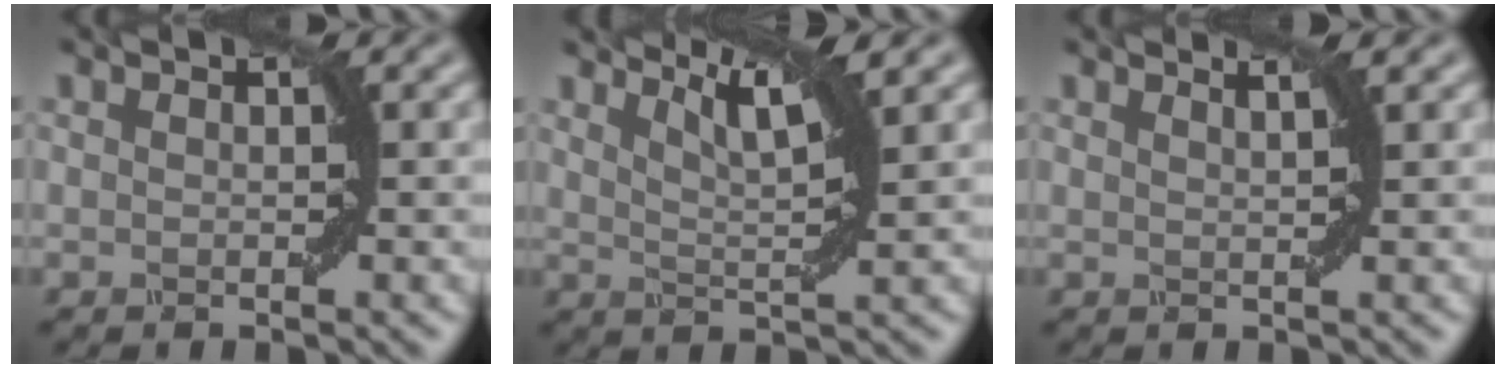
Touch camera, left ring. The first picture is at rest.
{"total": 3.9, "force": [2.6, 0.8, 2.8], "torque": [-0.045, 0.006, 0.043]}
{"total": 2.1, "force": [1.5, 0.7, 1.3], "torque": [0.003, 0.006, -0.002]}